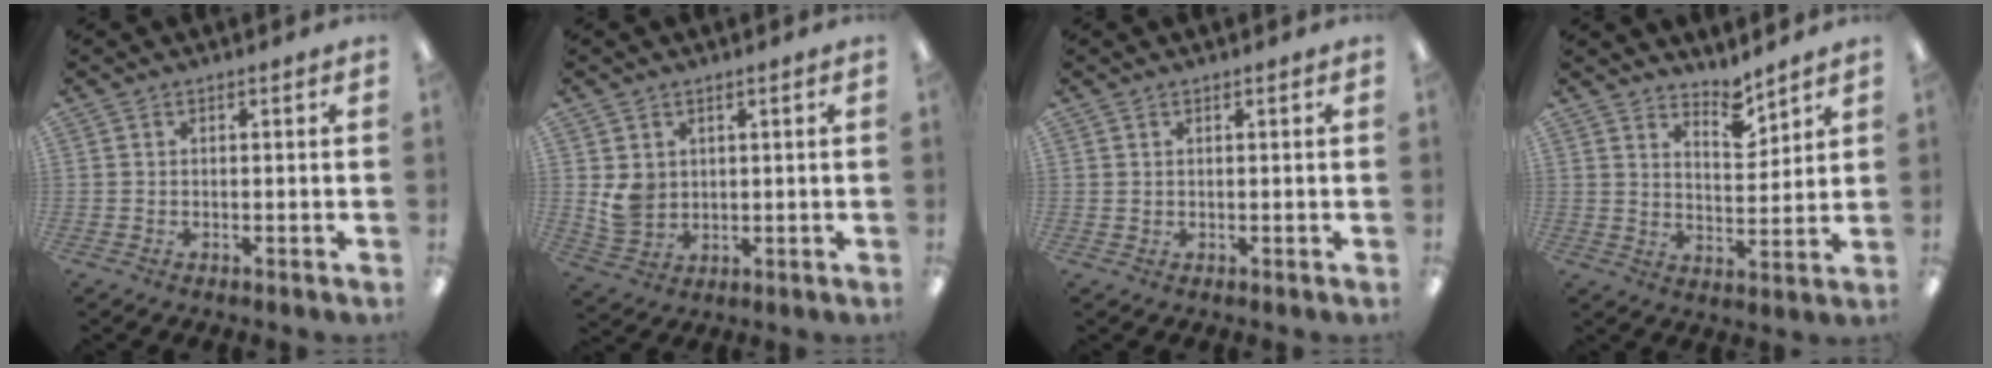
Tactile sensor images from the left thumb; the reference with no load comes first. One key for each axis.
{"total": 5.2, "fx": 1.7, "fy": 4.5, "fz": 1.9, "tx": -0.027, "ty": -0.001, "tz": 0.035}
{"total": 0.6, "fx": 0.5, "fy": 0.3, "fz": 0.0, "tx": -0.001, "ty": 0.000, "tz": 0.011}
{"total": 6.7, "fx": 5.9, "fy": 2.1, "fz": 2.5, "tx": -0.016, "ty": -0.049, "tz": 0.099}